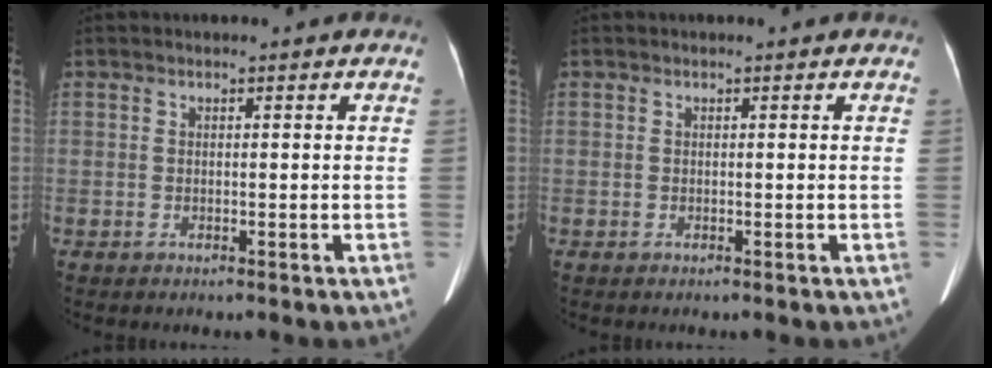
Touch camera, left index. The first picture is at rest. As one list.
[{"total": 0.0}]